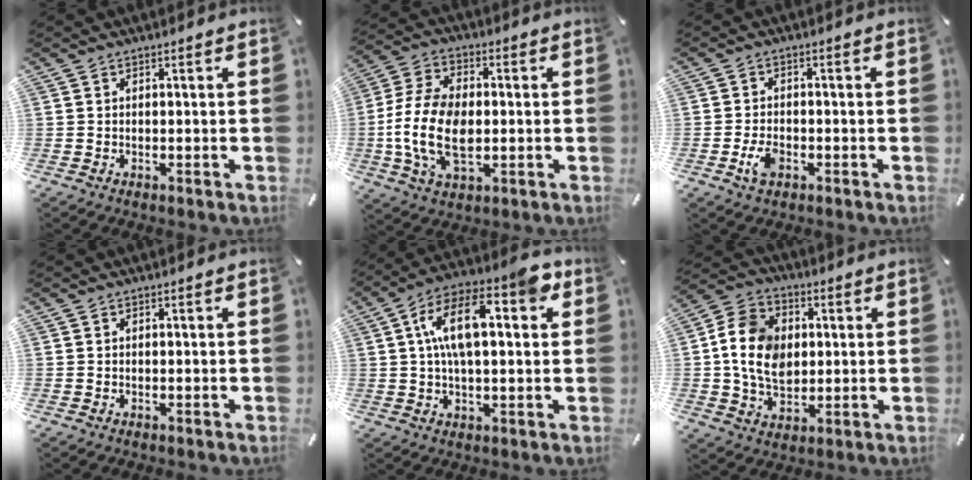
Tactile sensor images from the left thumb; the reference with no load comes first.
{"total": 14.7, "force": [-2.4, 9.2, 11.2], "torque": [-0.258, 0.000, -0.045]}
{"total": 4.4, "force": [-1.8, 2.6, 3.0], "torque": [-0.069, 0.001, -0.034]}
{"total": 0.0}
{"total": 15.2, "force": [4.2, 7.0, 12.8], "torque": [-0.220, 0.003, 0.070]}
{"total": 12.7, "force": [1.0, 10.1, 7.5], "torque": [-0.161, 0.012, 0.017]}